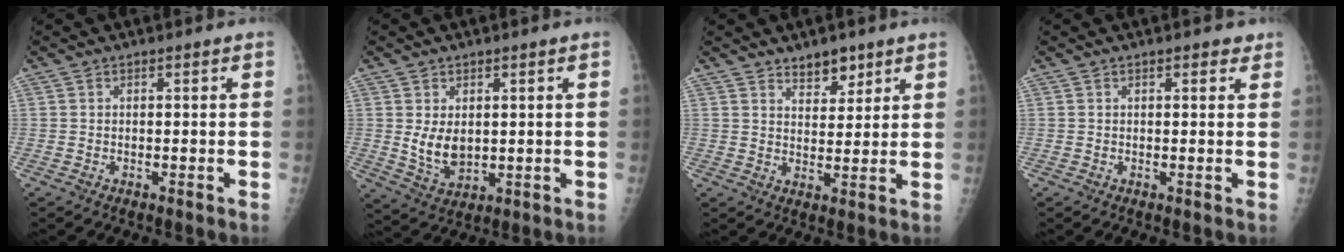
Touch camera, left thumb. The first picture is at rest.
{"total": 6.1, "force": [0.7, 4.0, 4.5], "torque": [-0.065, -0.017, 0.028]}
{"total": 4.7, "force": [3.4, 2.5, 2.1], "torque": [-0.008, -0.025, 0.055]}
{"total": 1.6, "force": [1.0, 0.9, 0.9], "torque": [0.000, -0.002, 0.007]}